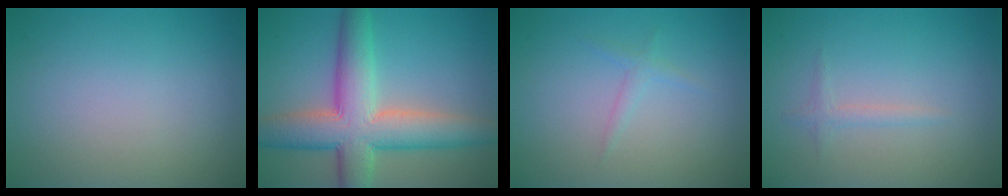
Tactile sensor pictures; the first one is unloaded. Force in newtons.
{"total": 8.9, "press": 8.9, "slide": 0.2}
{"total": 0.9, "press": 0.9, "slide": 0.1}
{"total": 1.0, "press": 1.0, "slide": 0.0}